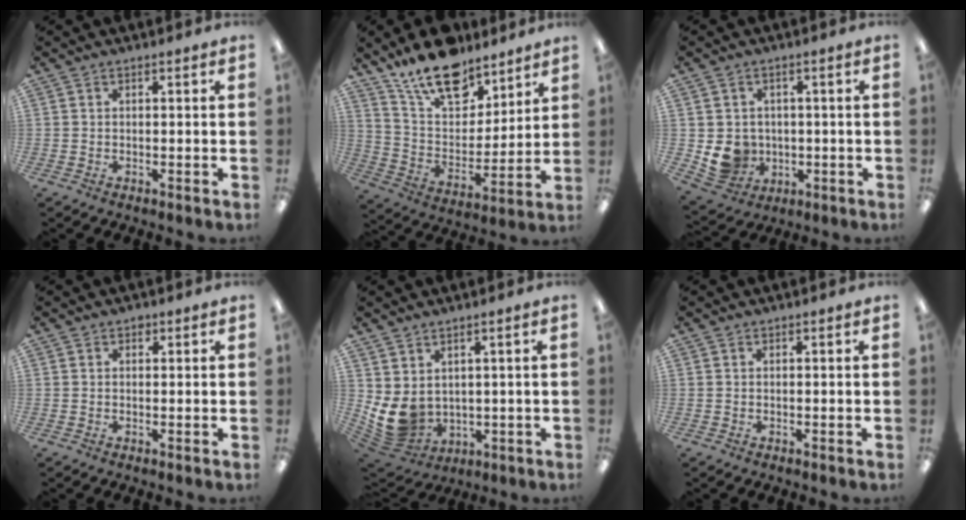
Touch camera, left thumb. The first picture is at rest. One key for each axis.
{"total": 17.2, "fx": 13.3, "fy": 7.8, "fz": 7.7, "tx": -0.139, "ty": -0.079, "tz": 0.240}
{"total": 7.3, "fx": -0.2, "fy": 6.9, "fz": 2.4, "tx": -0.060, "ty": 0.002, "tz": 0.006}
{"total": 1.0, "fx": 0.6, "fy": 0.7, "fz": 0.4, "tx": 0.000, "ty": 0.000, "tz": 0.009}
{"total": 8.0, "fx": 2.0, "fy": 6.2, "fz": 4.6, "tx": -0.122, "ty": -0.030, "tz": 0.045}
{"total": 0.0}